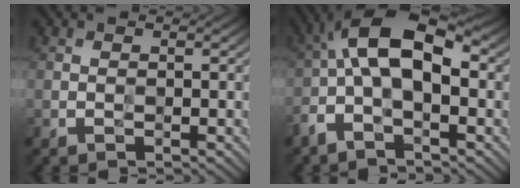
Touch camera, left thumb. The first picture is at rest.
{"total": 10.1, "force": [-0.5, 4.5, 9.0], "torque": [-0.173, 0.028, -0.022]}